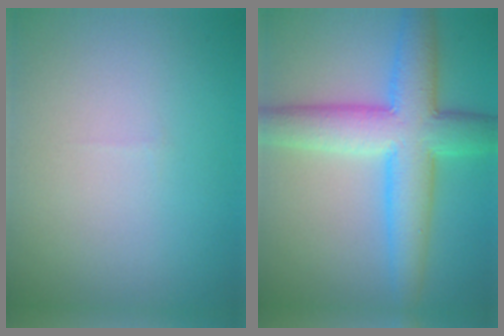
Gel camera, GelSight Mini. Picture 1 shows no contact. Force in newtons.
{"total": 8.0, "press": 8.0, "slide": 0.2}